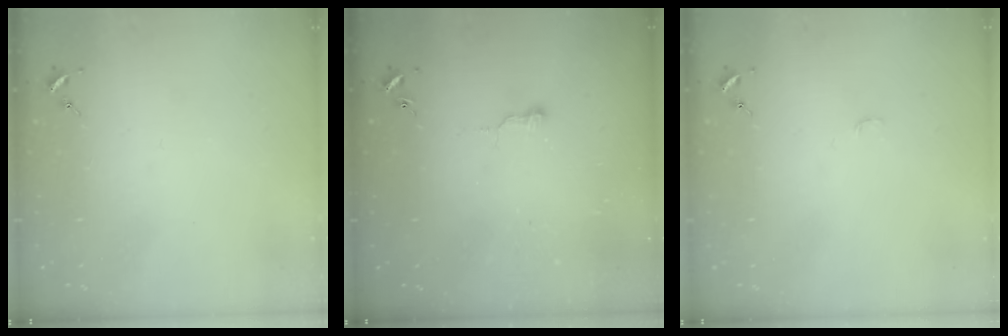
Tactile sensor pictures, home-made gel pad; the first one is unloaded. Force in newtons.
{"total": 6.6, "press": 6.6, "slide": 0.4}
{"total": 2.7, "press": 2.7, "slide": 0.3}